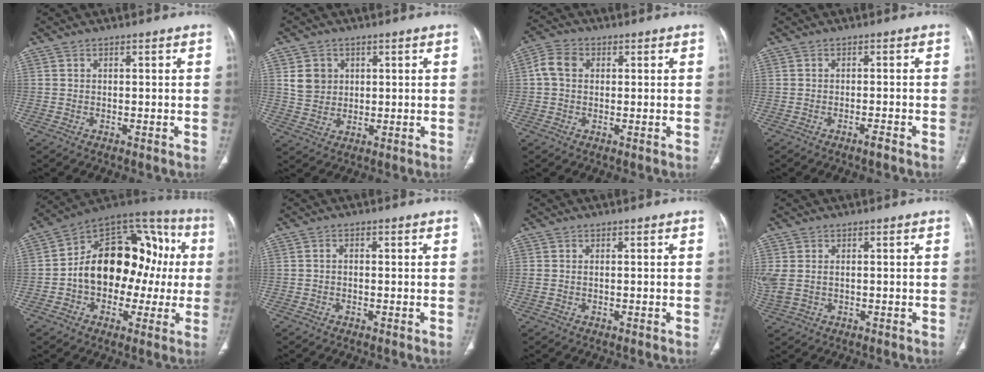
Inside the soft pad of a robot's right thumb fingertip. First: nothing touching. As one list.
[{"total": 5.4, "force": [1.6, 4.7, 2.1], "torque": [-0.018, -0.006, 0.036]}, {"total": 4.9, "force": [0.7, 3.8, 3.0], "torque": [-0.059, 0.014, 0.009]}, {"total": 1.6, "force": [-1.2, 0.0, 1.1], "torque": [-0.026, 0.005, -0.022]}, {"total": 22.4, "force": [-0.2, 15.1, 16.5], "torque": [-0.206, 0.063, -0.004]}, {"total": 0.8, "force": [-0.2, 0.6, 0.6], "torque": [-0.008, 0.002, -0.007]}, {"total": 1.2, "force": [0.0, 0.7, 1.0], "torque": [-0.032, 0.006, 0.005]}, {"total": 5.8, "force": [0.1, 4.0, 4.2], "torque": [-0.122, 0.004, 0.012]}]